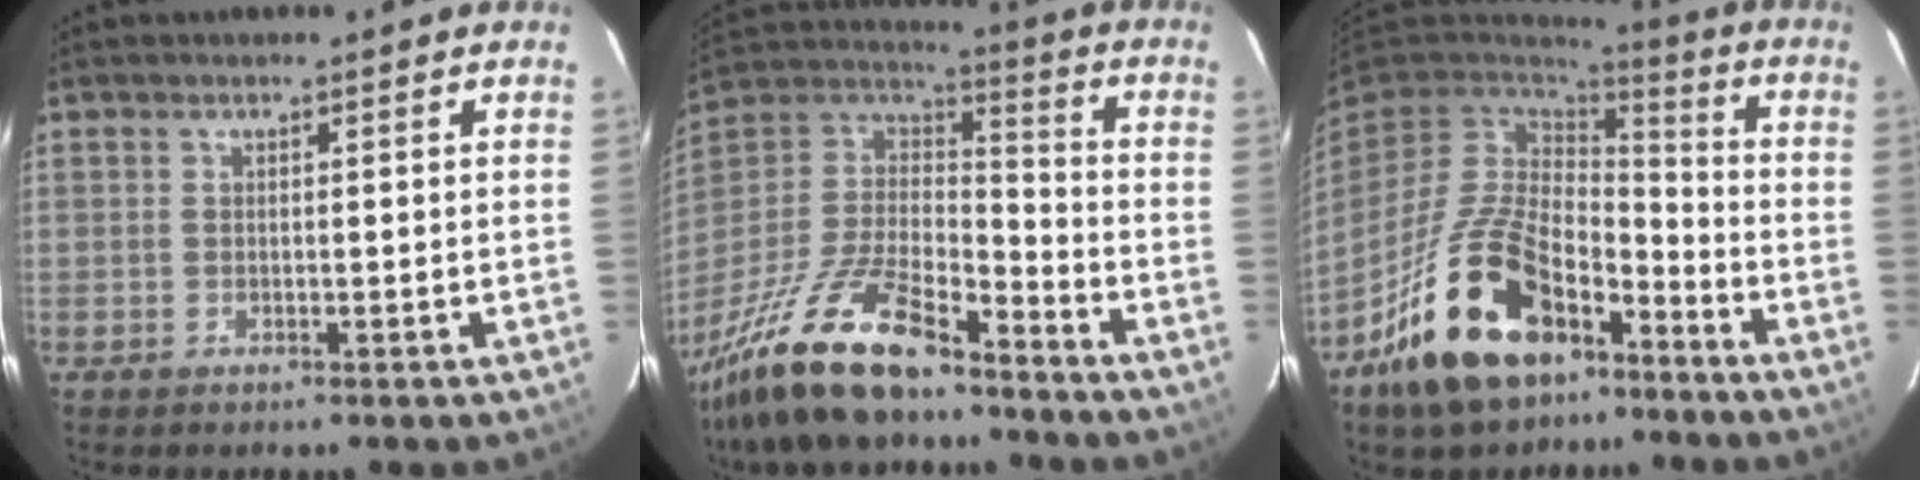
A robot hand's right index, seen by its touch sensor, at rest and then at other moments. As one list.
[{"total": 22.4, "force": [-16.3, 7.1, 13.6], "torque": [-0.284, -0.021, -0.291]}, {"total": 20.9, "force": [-11.5, 11.6, 13.0], "torque": [-0.270, -0.002, -0.188]}]